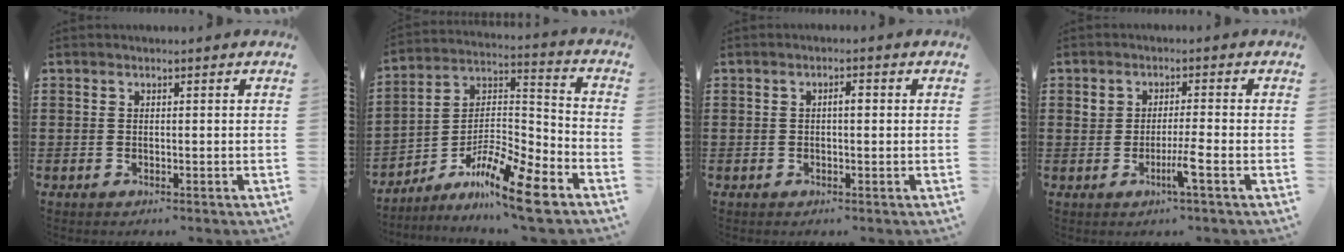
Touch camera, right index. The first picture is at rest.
{"total": 11.1, "force": [-8.3, 1.6, 7.2], "torque": [-0.135, 0.010, -0.165]}
{"total": 1.6, "force": [0.0, 0.5, 1.6], "torque": [-0.029, 0.002, -0.002]}
{"total": 3.6, "force": [-1.3, 0.2, 3.4], "torque": [-0.058, -0.004, -0.026]}